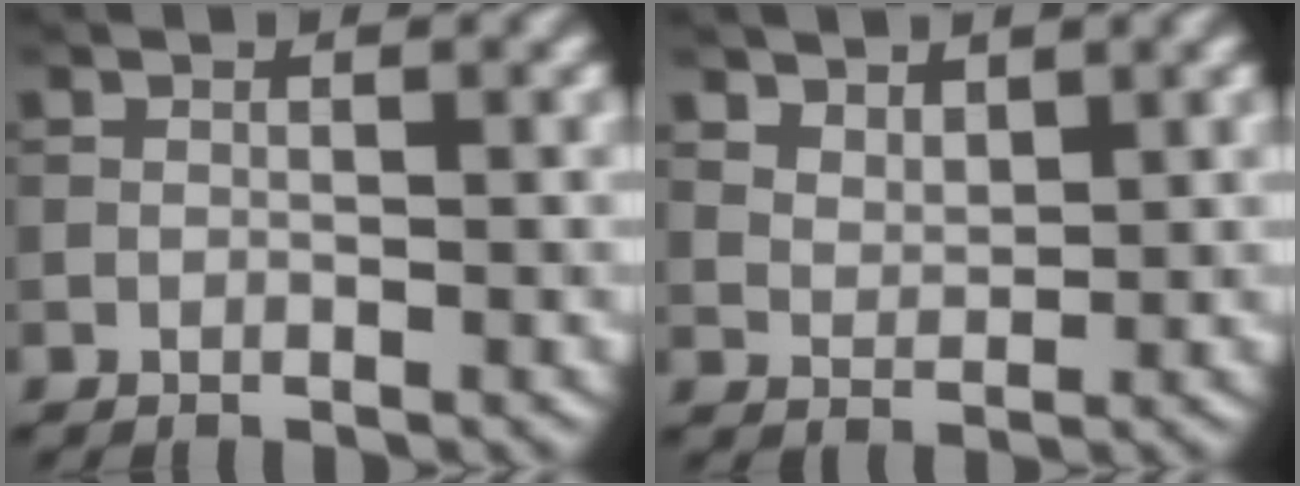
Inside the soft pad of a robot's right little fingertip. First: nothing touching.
{"total": 2.8, "force": [2.1, 1.5, 1.1], "torque": [-0.026, -0.012, 0.051]}